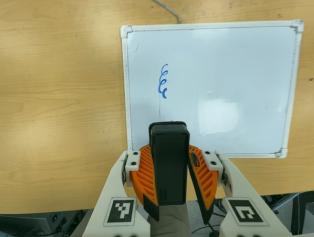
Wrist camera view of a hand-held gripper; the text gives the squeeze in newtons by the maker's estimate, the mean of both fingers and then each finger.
{"total": 10.3, "left": 9.8, "right": 10.8}